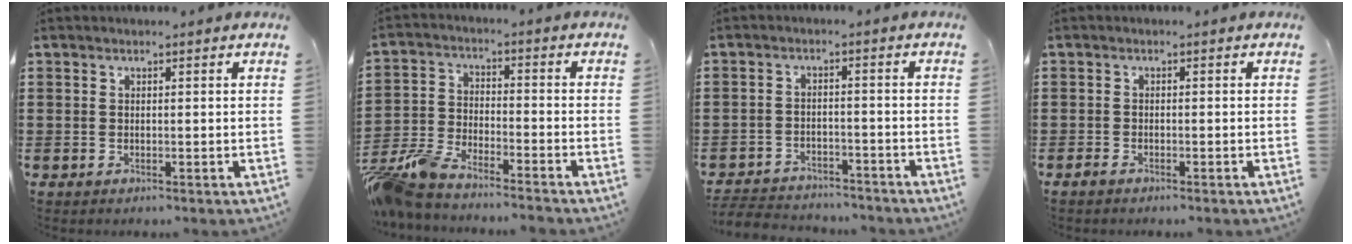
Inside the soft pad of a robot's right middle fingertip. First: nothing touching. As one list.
[{"total": 7.3, "force": [-7.0, 0.7, 2.0], "torque": [-0.065, -0.002, -0.144]}, {"total": 3.7, "force": [-3.6, 0.6, 0.0], "torque": [-0.012, 0.000, -0.081]}, {"total": 0.9, "force": [-0.8, 0.3, 0.3], "torque": [-0.009, -0.003, -0.015]}]